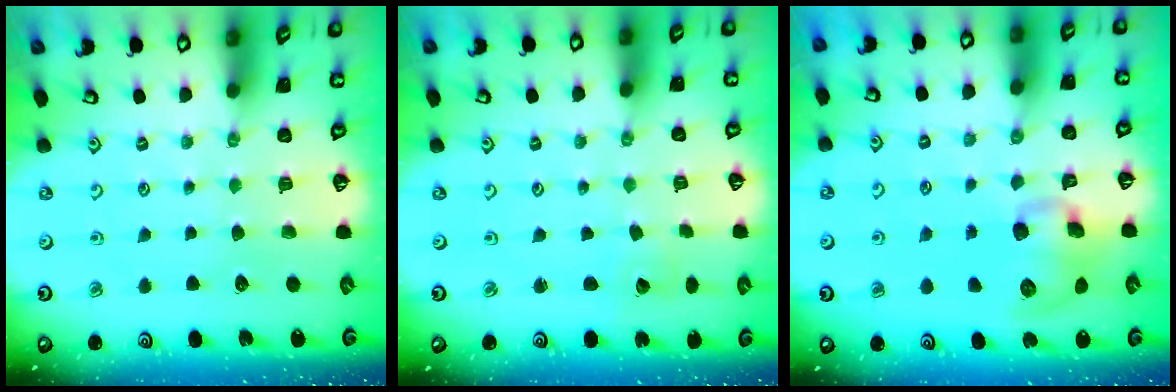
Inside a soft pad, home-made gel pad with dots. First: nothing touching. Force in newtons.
{"total": 1.6, "press": 1.6, "slide": 0.2}
{"total": 11.1, "press": 10.9, "slide": 2.2}